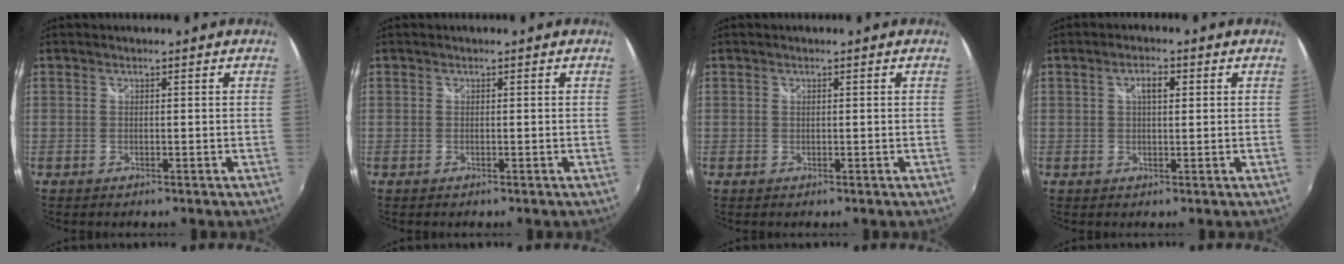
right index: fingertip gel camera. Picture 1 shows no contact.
{"total": 0.0}
{"total": 0.0}
{"total": 3.1, "force": [0.9, 1.3, 2.7], "torque": [-0.045, 0.008, 0.014]}